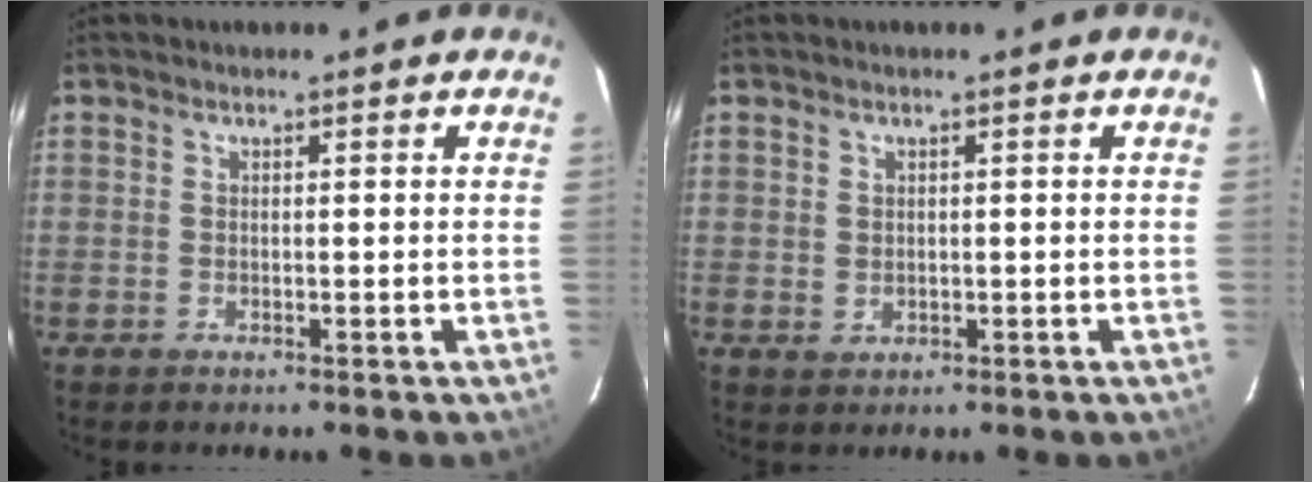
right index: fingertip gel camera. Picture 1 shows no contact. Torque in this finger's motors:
{"motor_torque": [0.28, 0.19, -0.06, 0.01]}